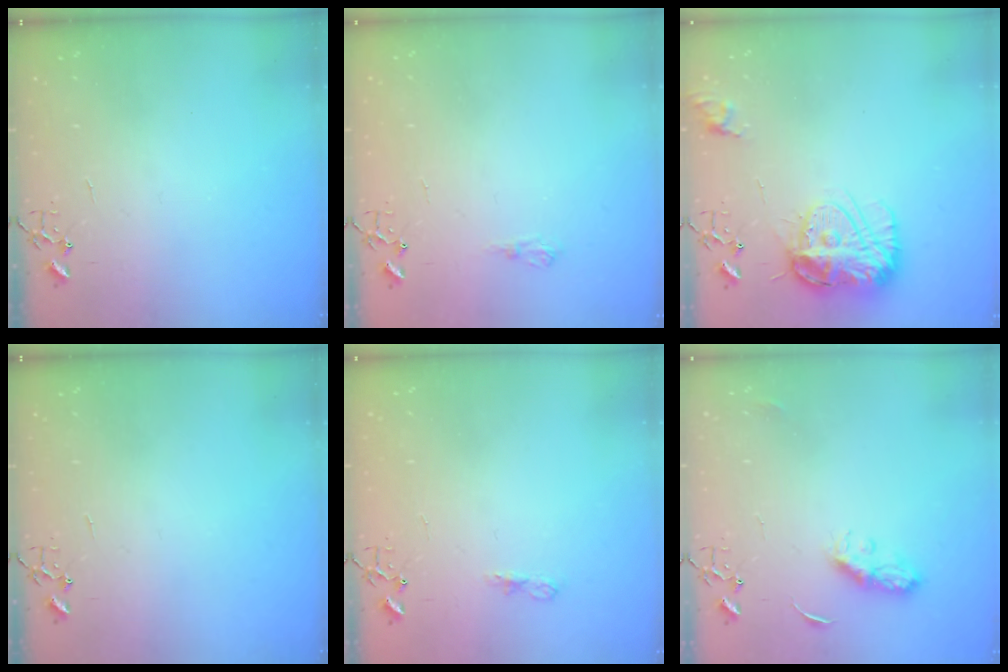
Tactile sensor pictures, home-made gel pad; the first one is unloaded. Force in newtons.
{"total": 5.8, "press": 5.8, "slide": 0.7}
{"total": 14.7, "press": 14.7, "slide": 1.0}
{"total": 0.0}
{"total": 6.2, "press": 6.2, "slide": 0.8}
{"total": 7.2, "press": 7.2, "slide": 0.3}